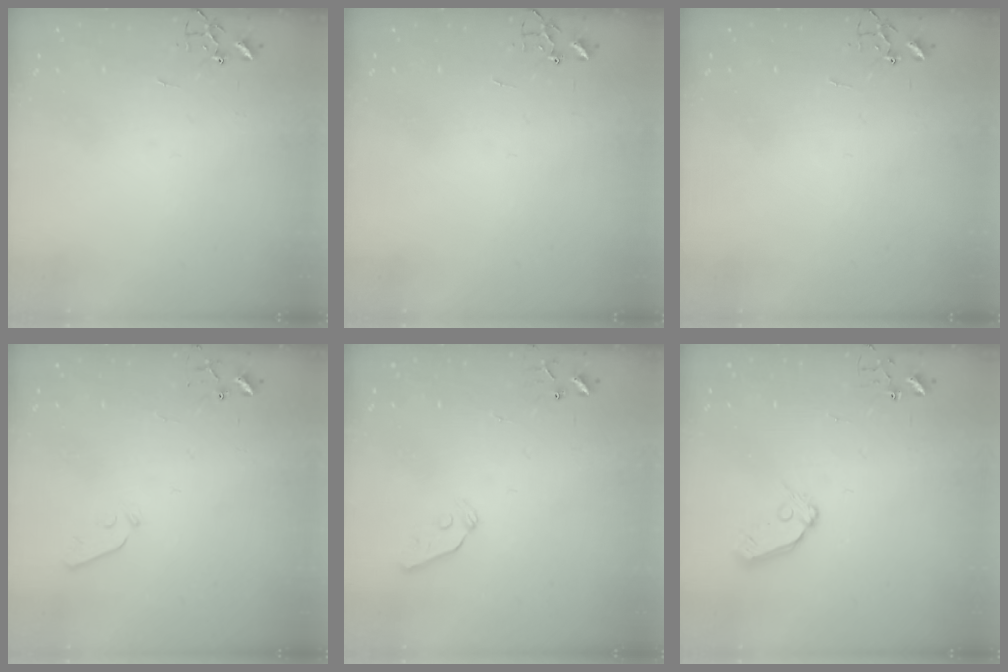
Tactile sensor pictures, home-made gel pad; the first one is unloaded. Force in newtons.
{"total": 0.0}
{"total": 0.0}
{"total": 3.6, "press": 3.6, "slide": 0.6}
{"total": 5.2, "press": 5.2, "slide": 0.6}
{"total": 8.4, "press": 8.4, "slide": 0.8}